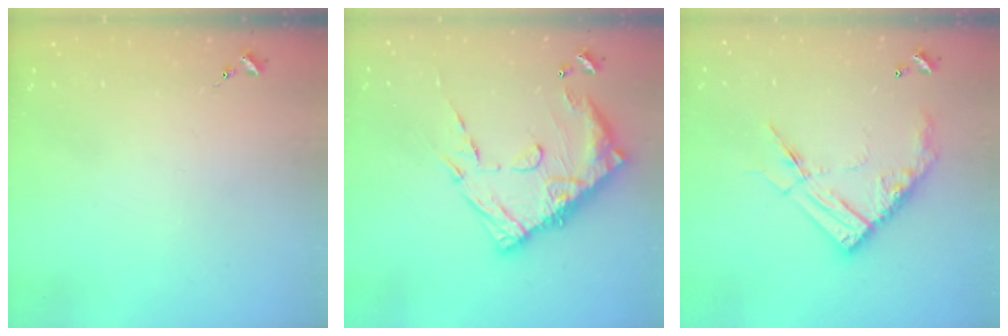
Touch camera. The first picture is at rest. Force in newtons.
{"total": 17.5, "press": 17.4, "slide": 2.0}
{"total": 15.8, "press": 15.7, "slide": 1.4}